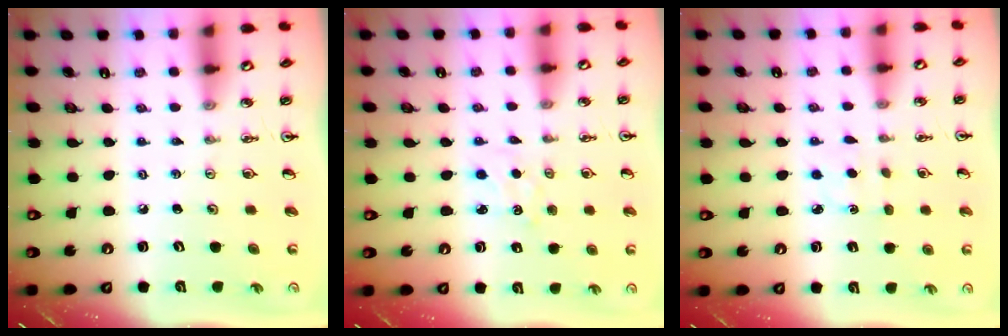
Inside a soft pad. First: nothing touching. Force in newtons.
{"total": 2.5, "press": 2.5, "slide": 0.4}
{"total": 2.3, "press": 2.3, "slide": 0.3}